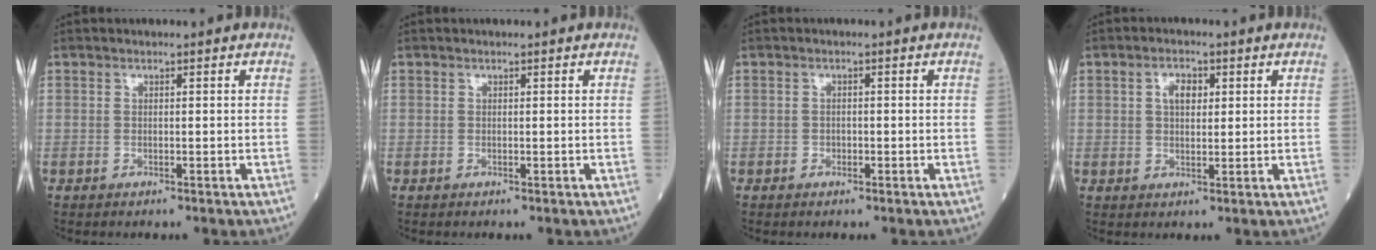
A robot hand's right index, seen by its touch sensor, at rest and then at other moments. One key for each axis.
{"total": 0.0}
{"total": 0.8, "fx": -0.3, "fy": 0.7, "fz": 0.3, "tx": 0.000, "ty": 0.003, "tz": -0.003}
{"total": 3.3, "fx": 1.1, "fy": 1.9, "fz": 2.5, "tx": -0.047, "ty": 0.006, "tz": 0.020}